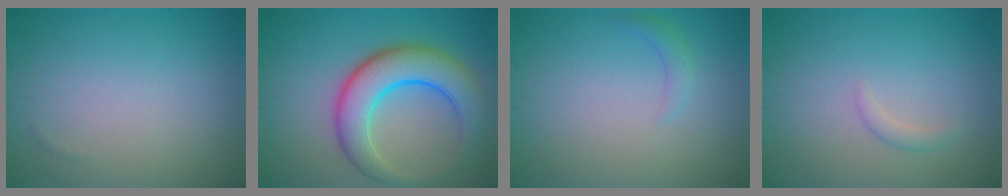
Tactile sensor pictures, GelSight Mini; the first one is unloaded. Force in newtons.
{"total": 7.8, "press": 7.8, "slide": 0.1}
{"total": 1.3, "press": 1.3, "slide": 0.1}
{"total": 1.0, "press": 1.0, "slide": 0.1}